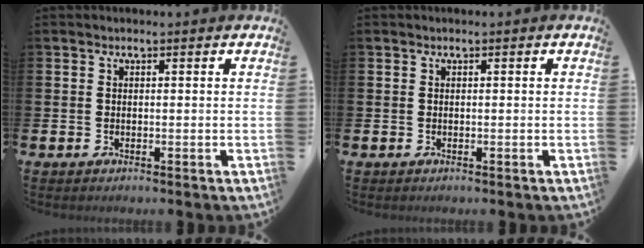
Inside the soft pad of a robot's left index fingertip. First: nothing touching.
{"total": 0.0}